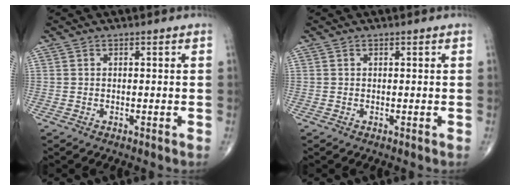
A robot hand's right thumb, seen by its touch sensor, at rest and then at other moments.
{"total": 0.0}